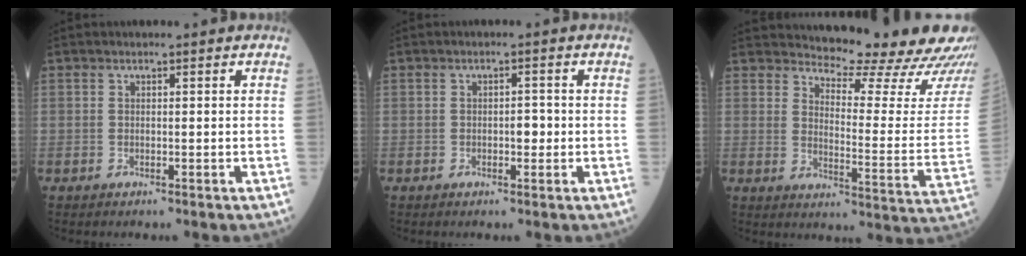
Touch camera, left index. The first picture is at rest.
{"total": 1.8, "force": [-0.6, 0.8, 1.5], "torque": [-0.017, 0.000, -0.011]}
{"total": 17.6, "force": [16.6, 0.8, 5.7], "torque": [-0.075, -0.108, 0.190]}